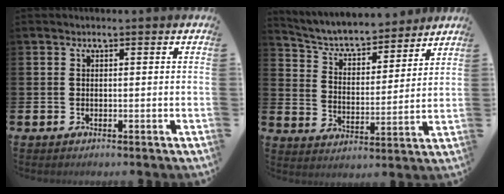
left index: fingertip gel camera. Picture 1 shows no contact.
{"total": 5.6, "force": [5.1, 1.8, 1.4], "torque": [-0.048, -0.049, 0.080]}